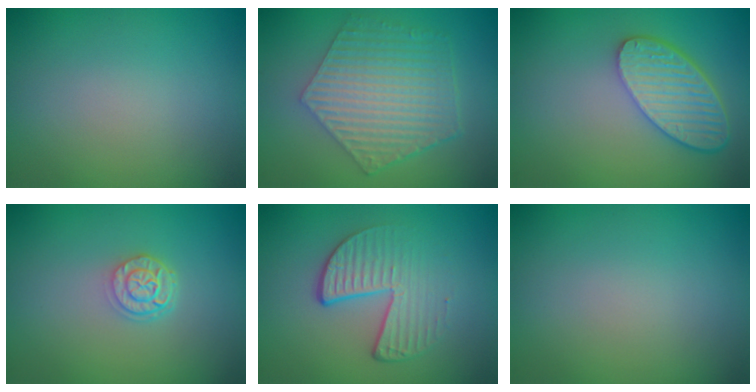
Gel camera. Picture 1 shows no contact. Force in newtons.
{"total": 6.6, "press": 4.7, "slide": 4.6}
{"total": 5.6, "press": 4.6, "slide": 3.1}
{"total": 2.4, "press": 1.9, "slide": 1.5}
{"total": 4.5, "press": 2.9, "slide": 3.4}
{"total": 0.0}